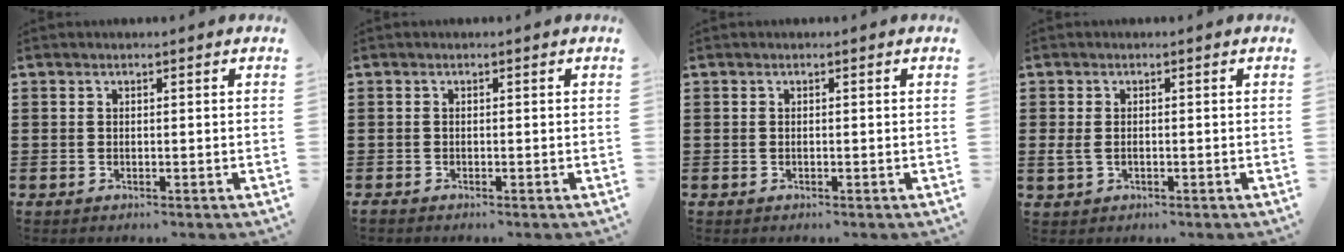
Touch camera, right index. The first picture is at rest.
{"total": 0.5, "force": [-0.5, 0.0, -0.2], "torque": [0.004, 0.001, -0.012]}
{"total": 0.0}
{"total": 1.5, "force": [-0.1, 1.1, 1.1], "torque": [-0.031, 0.000, -0.005]}